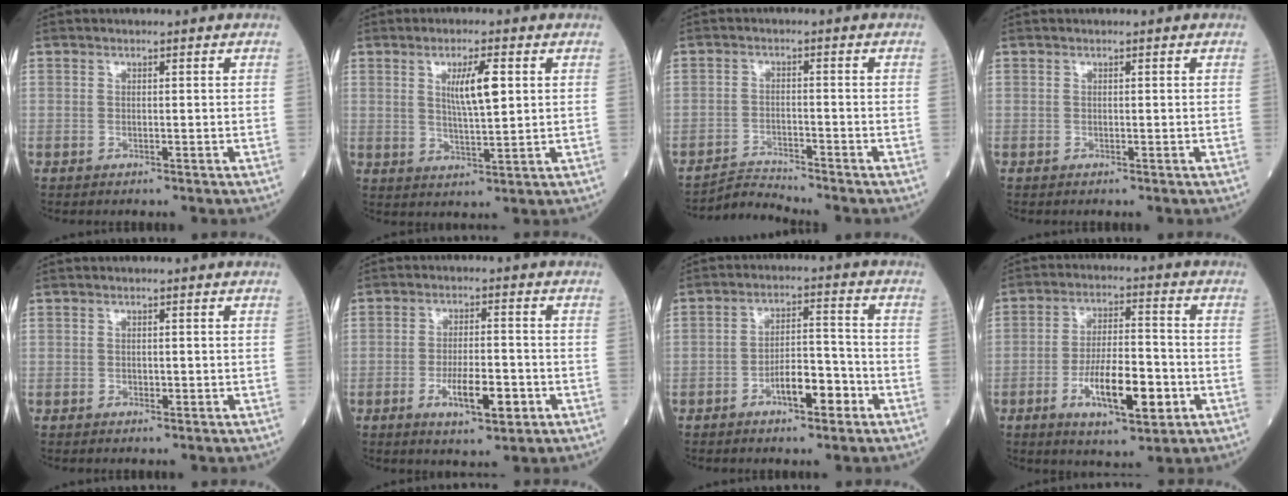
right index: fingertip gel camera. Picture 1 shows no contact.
{"total": 6.1, "force": [1.8, 0.8, 5.8], "torque": [-0.103, -0.001, 0.034]}
{"total": 3.7, "force": [-3.3, -1.2, -1.2], "torque": [0.018, -0.013, -0.057]}
{"total": 0.0}
{"total": 0.5, "force": [-0.2, 0.4, 0.3], "torque": [-0.005, 0.001, -0.004]}
{"total": 6.9, "force": [-2.6, 1.8, 6.1], "torque": [-0.104, -0.004, -0.041]}
{"total": 6.6, "force": [-3.4, 2.1, 5.2], "torque": [-0.087, 0.014, -0.056]}
{"total": 11.4, "force": [-4.0, 3.2, 10.2], "torque": [-0.180, 0.000, -0.066]}